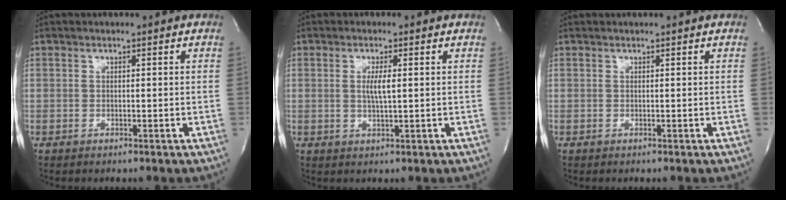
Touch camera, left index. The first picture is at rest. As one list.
[{"total": 2.7, "force": [0.0, 0.1, 2.7], "torque": [-0.055, -0.008, 0.000]}, {"total": 0.0}]